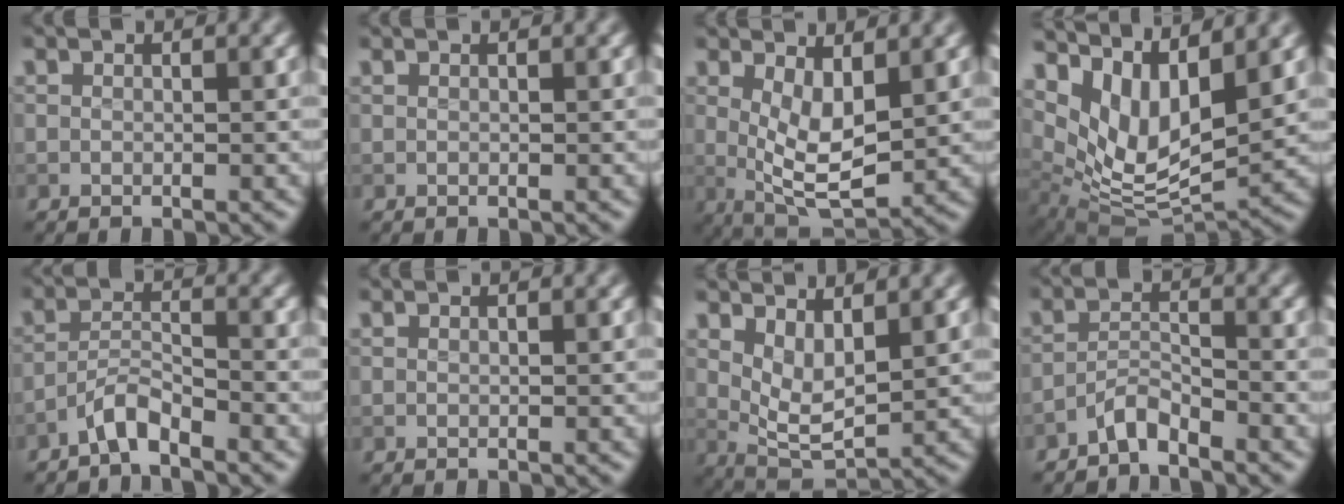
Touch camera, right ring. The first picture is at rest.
{"total": 0.0}
{"total": 5.1, "force": [1.0, 2.1, 4.6], "torque": [-0.093, -0.014, 0.025]}
{"total": 9.5, "force": [4.8, 4.1, 7.0], "torque": [-0.143, -0.012, 0.098]}
{"total": 2.6, "force": [-2.2, 0.4, 1.2], "torque": [-0.023, 0.012, -0.048]}
{"total": 0.0}
{"total": 3.9, "force": [1.9, 1.6, 3.0], "torque": [-0.065, -0.015, 0.041]}
{"total": 2.2, "force": [-2.1, 0.3, 0.8], "torque": [-0.015, 0.011, -0.043]}